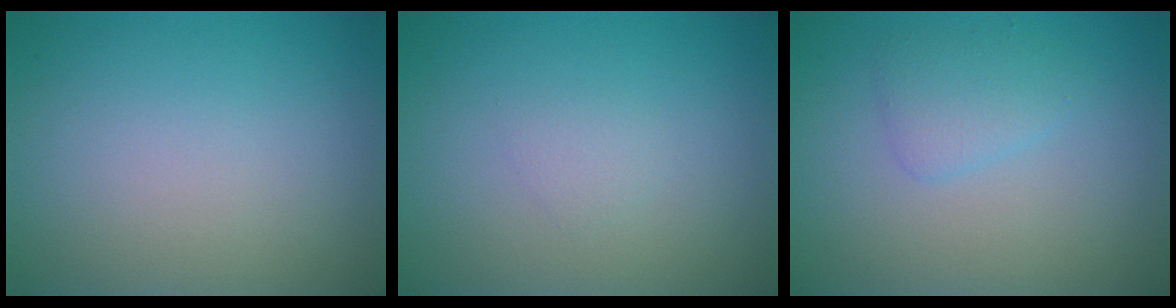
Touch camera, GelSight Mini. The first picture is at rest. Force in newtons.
{"total": 0.8, "press": 0.8, "slide": 0.1}
{"total": 1.8, "press": 1.8, "slide": 0.1}